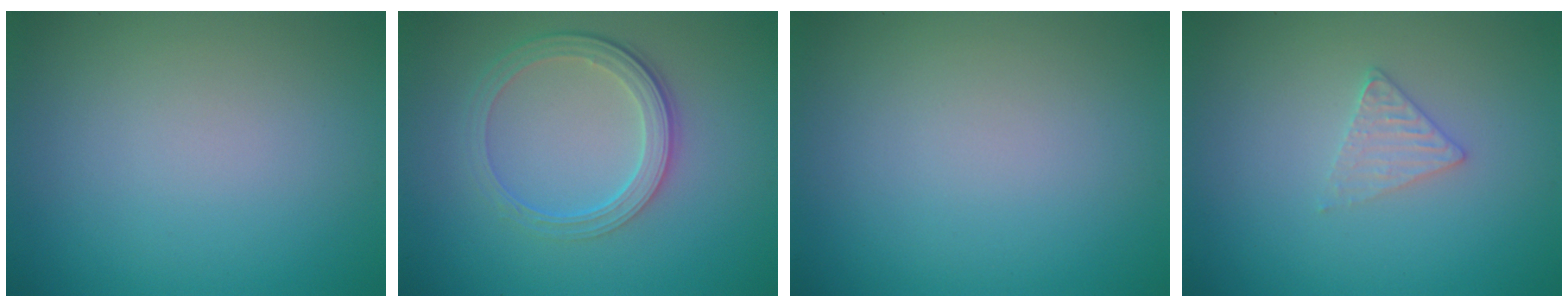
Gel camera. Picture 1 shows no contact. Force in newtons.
{"total": 4.0, "press": 2.9, "slide": 2.7}
{"total": 0.0}
{"total": 1.6, "press": 1.6, "slide": 0.2}